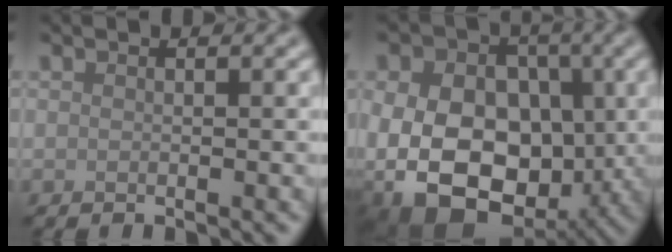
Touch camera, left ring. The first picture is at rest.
{"total": 19.1, "force": [-3.0, 14.9, 11.6], "torque": [-0.211, 0.003, -0.074]}